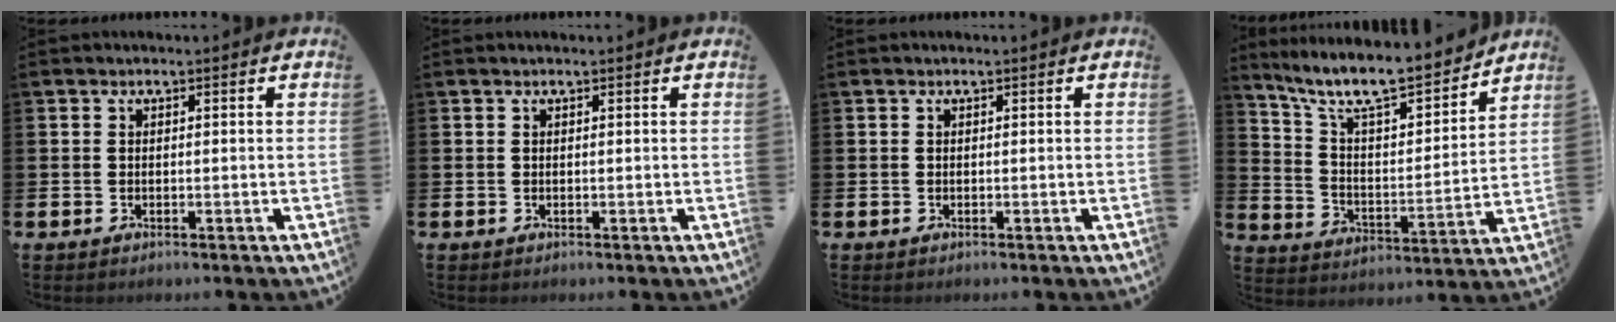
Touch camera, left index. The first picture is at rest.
{"total": 0.0}
{"total": 0.0}
{"total": 10.2, "force": [9.1, 2.0, 4.3], "torque": [-0.113, -0.067, 0.153]}